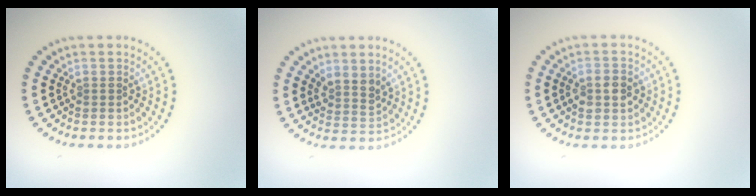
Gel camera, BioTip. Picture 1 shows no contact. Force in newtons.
{"total": 2.0, "press": 1.7, "slide": 1.2}
{"total": 2.8, "press": 2.8, "slide": 0.1}